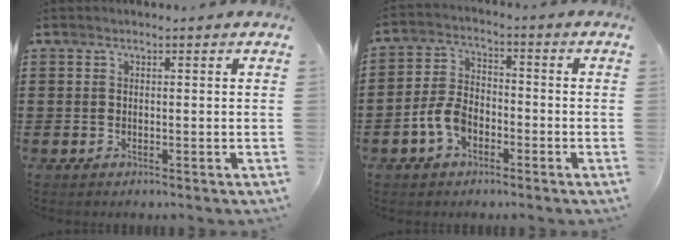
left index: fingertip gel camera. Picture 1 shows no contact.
{"total": 6.1, "force": [-2.8, 3.7, 3.9], "torque": [-0.102, 0.004, -0.060]}